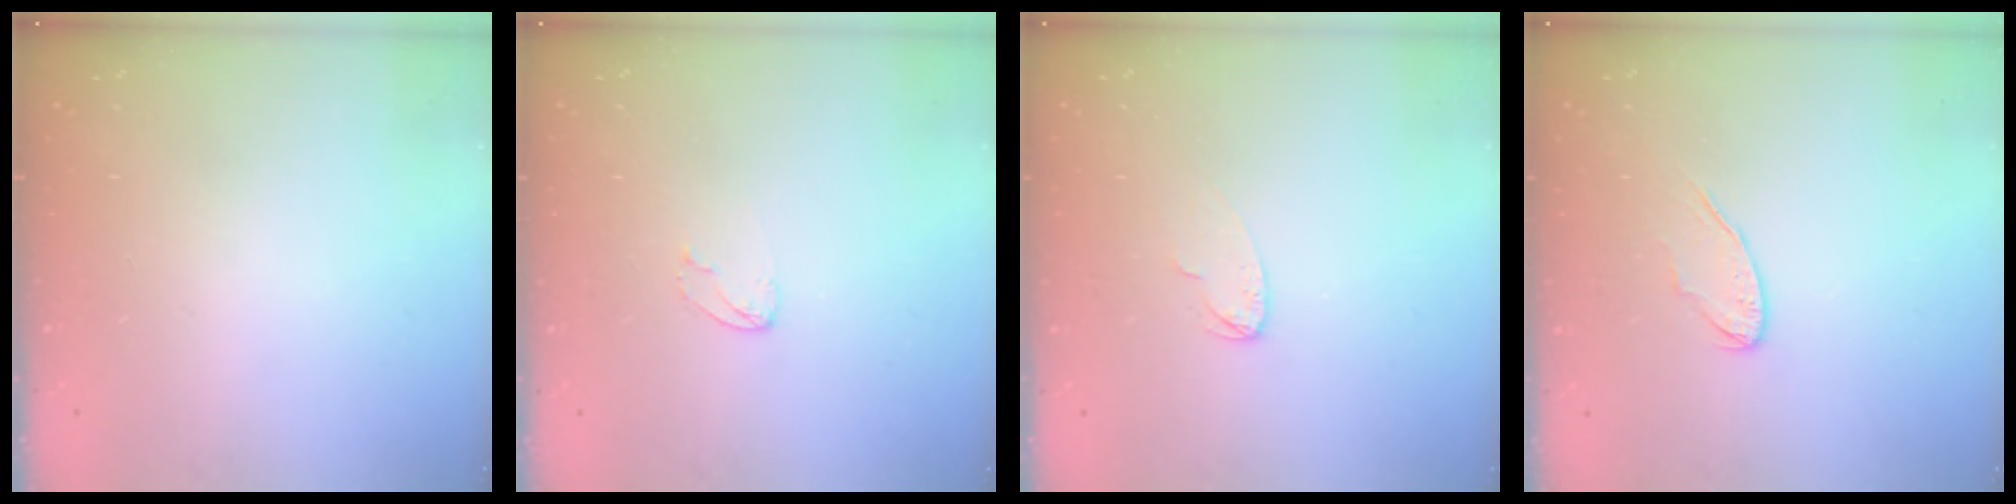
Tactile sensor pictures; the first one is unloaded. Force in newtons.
{"total": 2.8, "press": 2.8, "slide": 0.2}
{"total": 4.1, "press": 4.1, "slide": 0.4}
{"total": 6.2, "press": 6.2, "slide": 0.6}